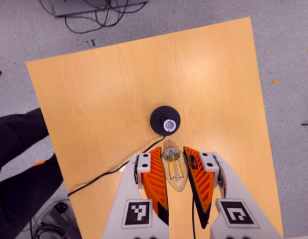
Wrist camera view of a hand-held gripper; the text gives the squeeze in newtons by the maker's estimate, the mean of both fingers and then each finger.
{"total": 19.8, "left": 21.5, "right": 18.1}